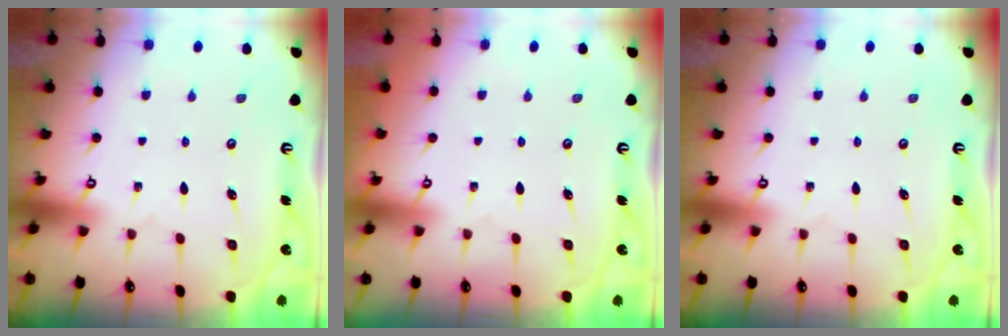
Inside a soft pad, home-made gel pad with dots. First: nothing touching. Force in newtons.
{"total": 0.0}
{"total": 0.0}